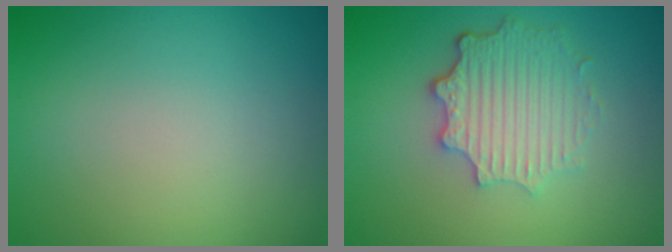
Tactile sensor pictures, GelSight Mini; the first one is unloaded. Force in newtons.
{"total": 4.5, "press": 3.6, "slide": 2.7}